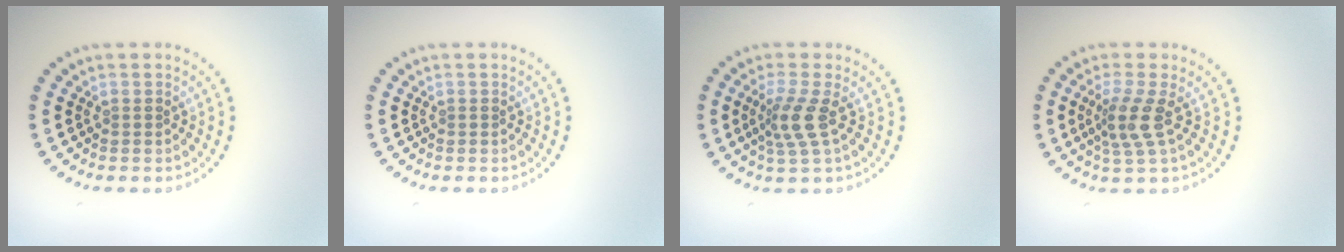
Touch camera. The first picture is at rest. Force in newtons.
{"total": 0.0}
{"total": 2.9, "press": 2.1, "slide": 2.0}
{"total": 2.8, "press": 2.2, "slide": 1.8}